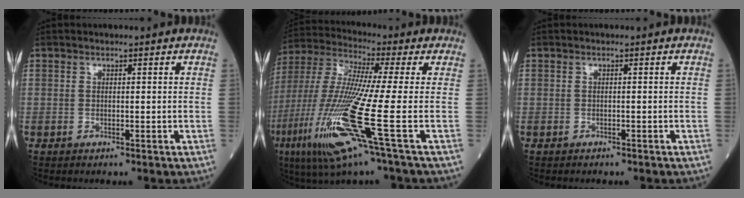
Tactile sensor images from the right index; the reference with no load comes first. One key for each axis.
{"total": 17.8, "fx": -6.3, "fy": -0.5, "fz": 16.6, "tx": -0.375, "ty": -0.036, "tz": -0.131}
{"total": 1.1, "fx": -1.0, "fy": 0.4, "fz": 0.5, "tx": -0.012, "ty": 0.000, "tz": -0.011}